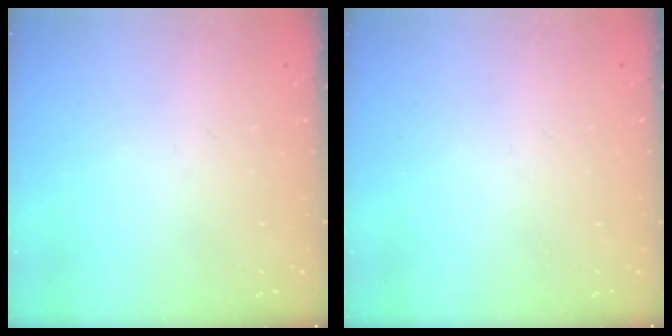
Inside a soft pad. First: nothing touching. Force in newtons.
{"total": 0.0}